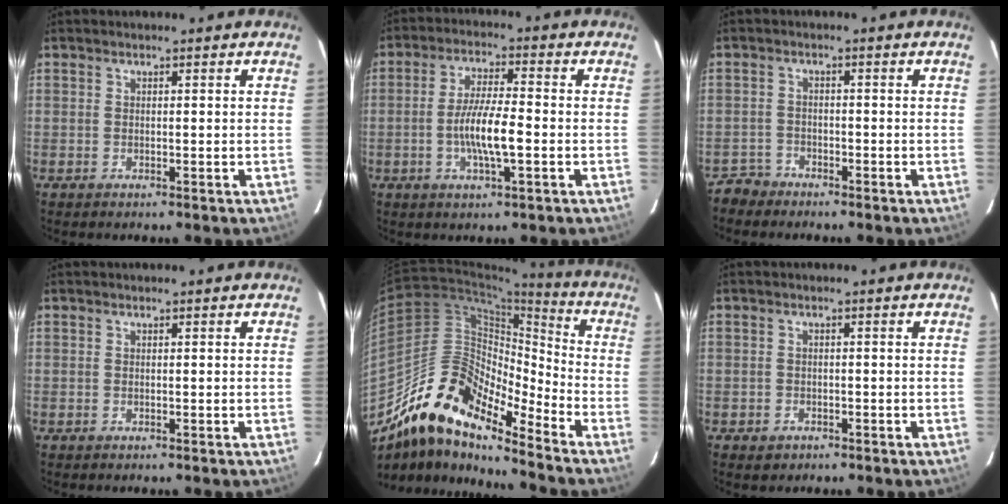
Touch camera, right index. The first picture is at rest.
{"total": 8.1, "force": [-2.0, 1.4, 7.7], "torque": [-0.149, 0.000, -0.038]}
{"total": 3.2, "force": [-2.8, 1.6, -0.3], "torque": [-0.004, 0.010, -0.058]}
{"total": 0.0}
{"total": 16.3, "force": [-13.2, 4.2, 8.6], "torque": [-0.139, 0.005, -0.263]}
{"total": 2.1, "force": [-1.2, 1.7, 0.5], "torque": [-0.012, 0.003, -0.014]}